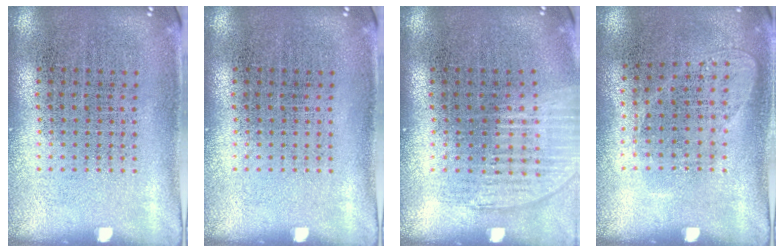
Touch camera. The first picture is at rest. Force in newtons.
{"total": 0.0}
{"total": 1.2, "press": 1.1, "slide": 0.4}
{"total": 1.0, "press": 0.9, "slide": 0.5}